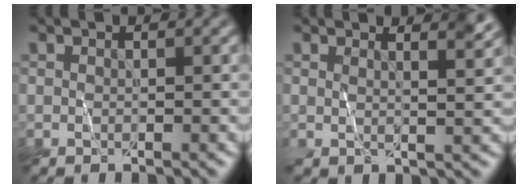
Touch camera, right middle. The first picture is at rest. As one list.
[{"total": 3.3, "force": [2.5, 1.0, 1.9], "torque": [-0.021, 0.011, 0.025]}]